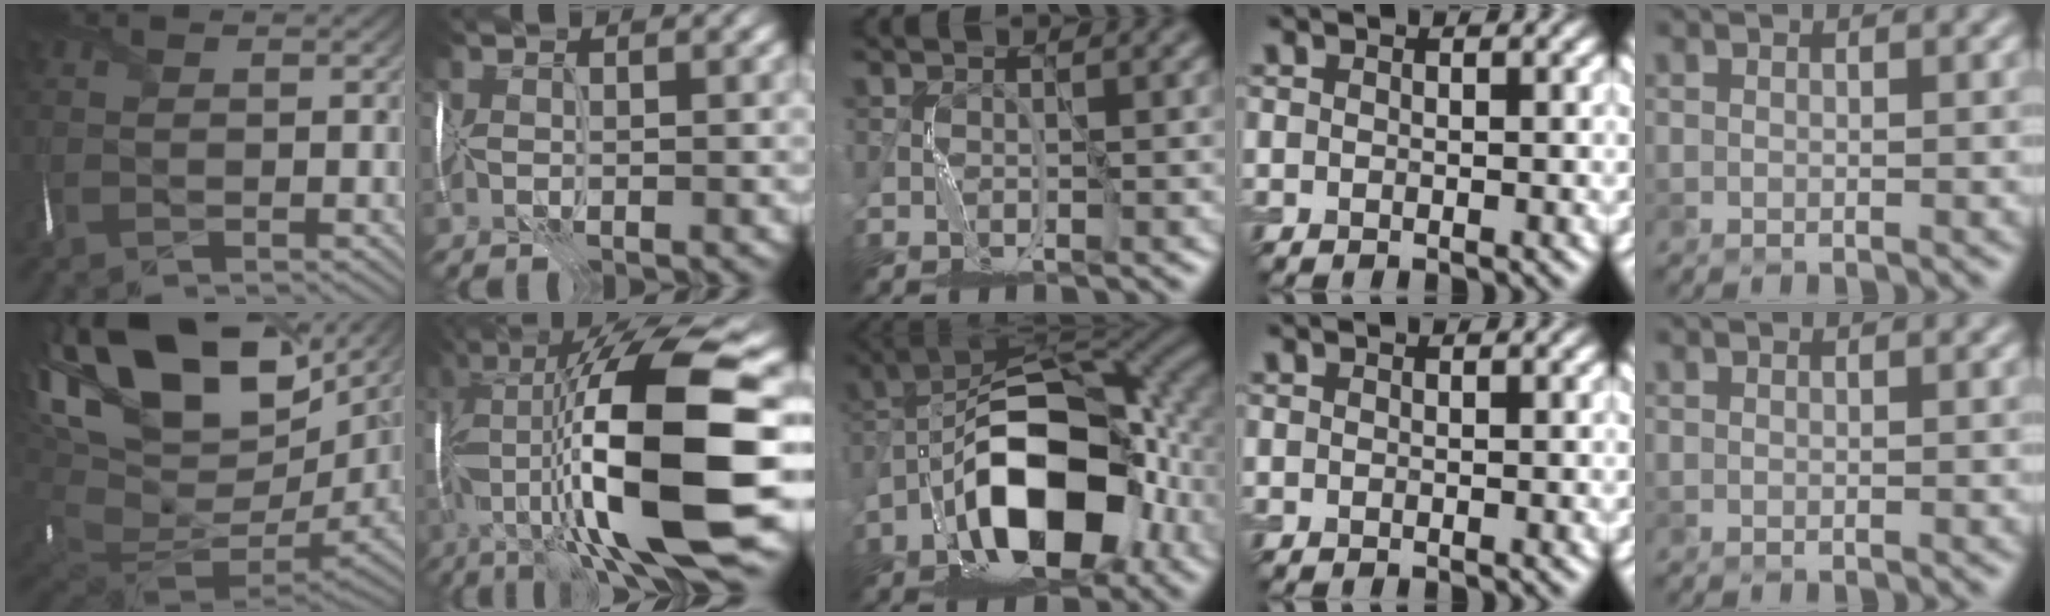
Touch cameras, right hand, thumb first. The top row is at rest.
{"thumb": {"total": 21.9, "force": [6.6, 12.8, 16.5], "torque": [-0.335, -0.010, 0.158]}, "index": {"total": 16.7, "force": [-2.2, 4.3, 16.0], "torque": [-0.288, 0.029, -0.034]}, "middle": {"total": 13.1, "force": [-5.0, 6.6, 10.2], "torque": [-0.164, 0.006, -0.092]}}